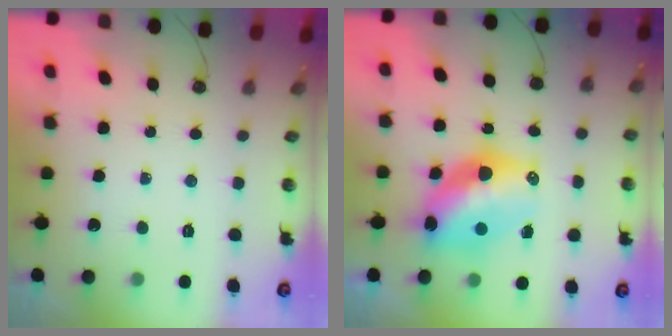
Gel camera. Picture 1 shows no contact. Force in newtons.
{"total": 15.0, "press": 14.2, "slide": 4.6}